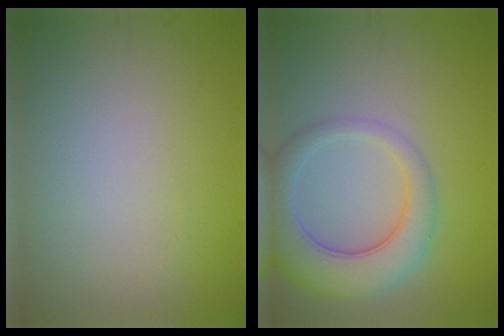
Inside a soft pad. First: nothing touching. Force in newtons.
{"total": 6.3, "press": 6.3, "slide": 0.6}